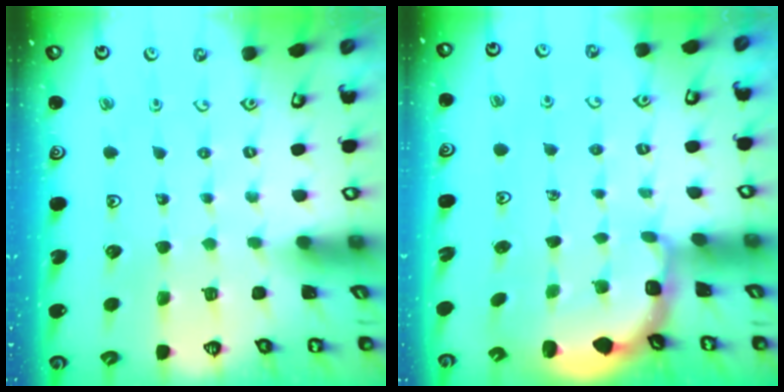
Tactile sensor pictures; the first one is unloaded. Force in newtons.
{"total": 2.8, "press": 2.3, "slide": 1.7}